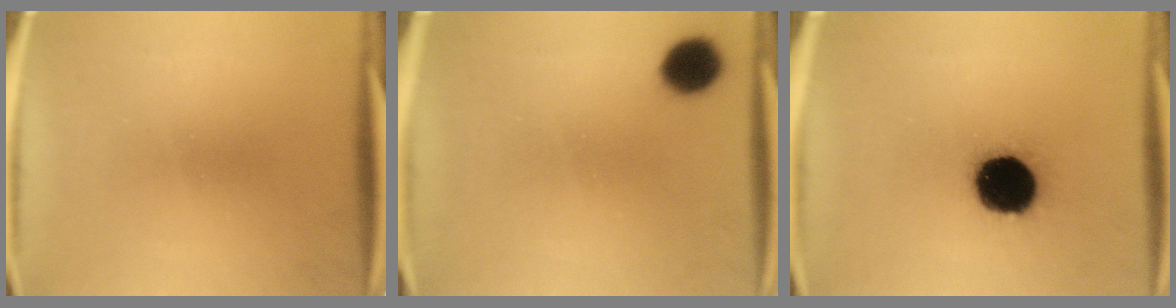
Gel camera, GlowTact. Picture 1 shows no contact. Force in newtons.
{"total": 8.7}
{"total": 18.6}